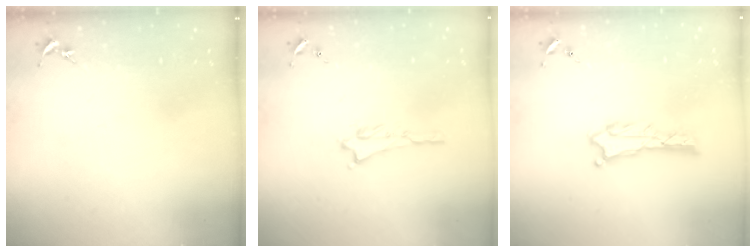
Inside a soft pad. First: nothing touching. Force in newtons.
{"total": 0.8, "press": 0.8, "slide": 0.2}
{"total": 1.3, "press": 1.2, "slide": 0.1}